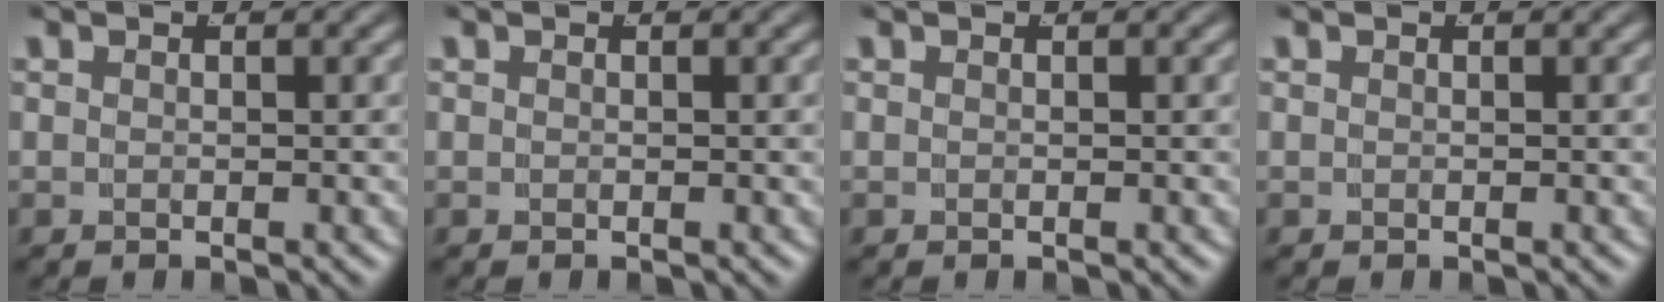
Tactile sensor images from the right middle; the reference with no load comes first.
{"total": 0.0}
{"total": 0.0}
{"total": 0.0}